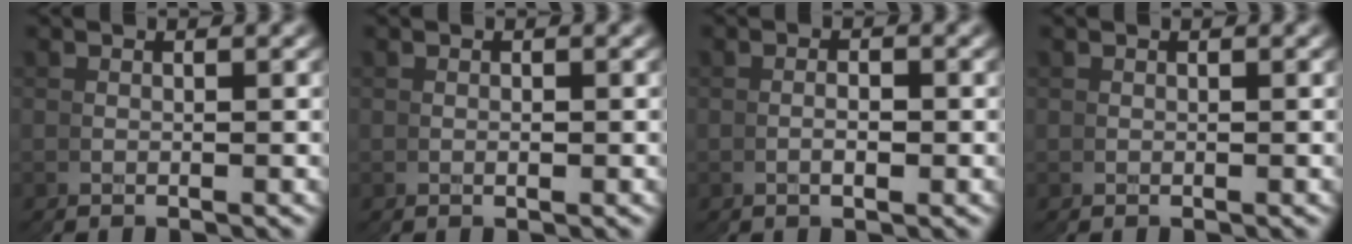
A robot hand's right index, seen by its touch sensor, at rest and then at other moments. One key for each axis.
{"total": 0.6, "fx": 0.0, "fy": 0.5, "fz": 0.3, "tx": -0.003, "ty": -0.002, "tz": 0.002}
{"total": 1.5, "fx": -0.3, "fy": 0.6, "fz": 1.4, "tx": -0.018, "ty": 0.003, "tz": -0.011}
{"total": 0.5, "fx": -0.1, "fy": 0.5, "fz": -0.2, "tx": 0.005, "ty": -0.004, "tz": 0.002}